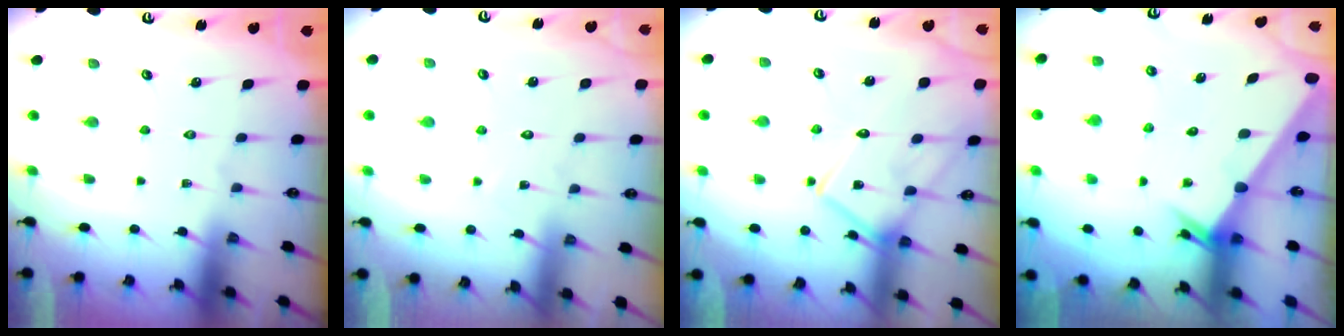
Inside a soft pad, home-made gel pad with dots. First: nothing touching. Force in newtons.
{"total": 4.6, "press": 4.5, "slide": 0.4}
{"total": 13.2, "press": 13.2, "slide": 0.7}
{"total": 2.2, "press": 2.2, "slide": 0.1}